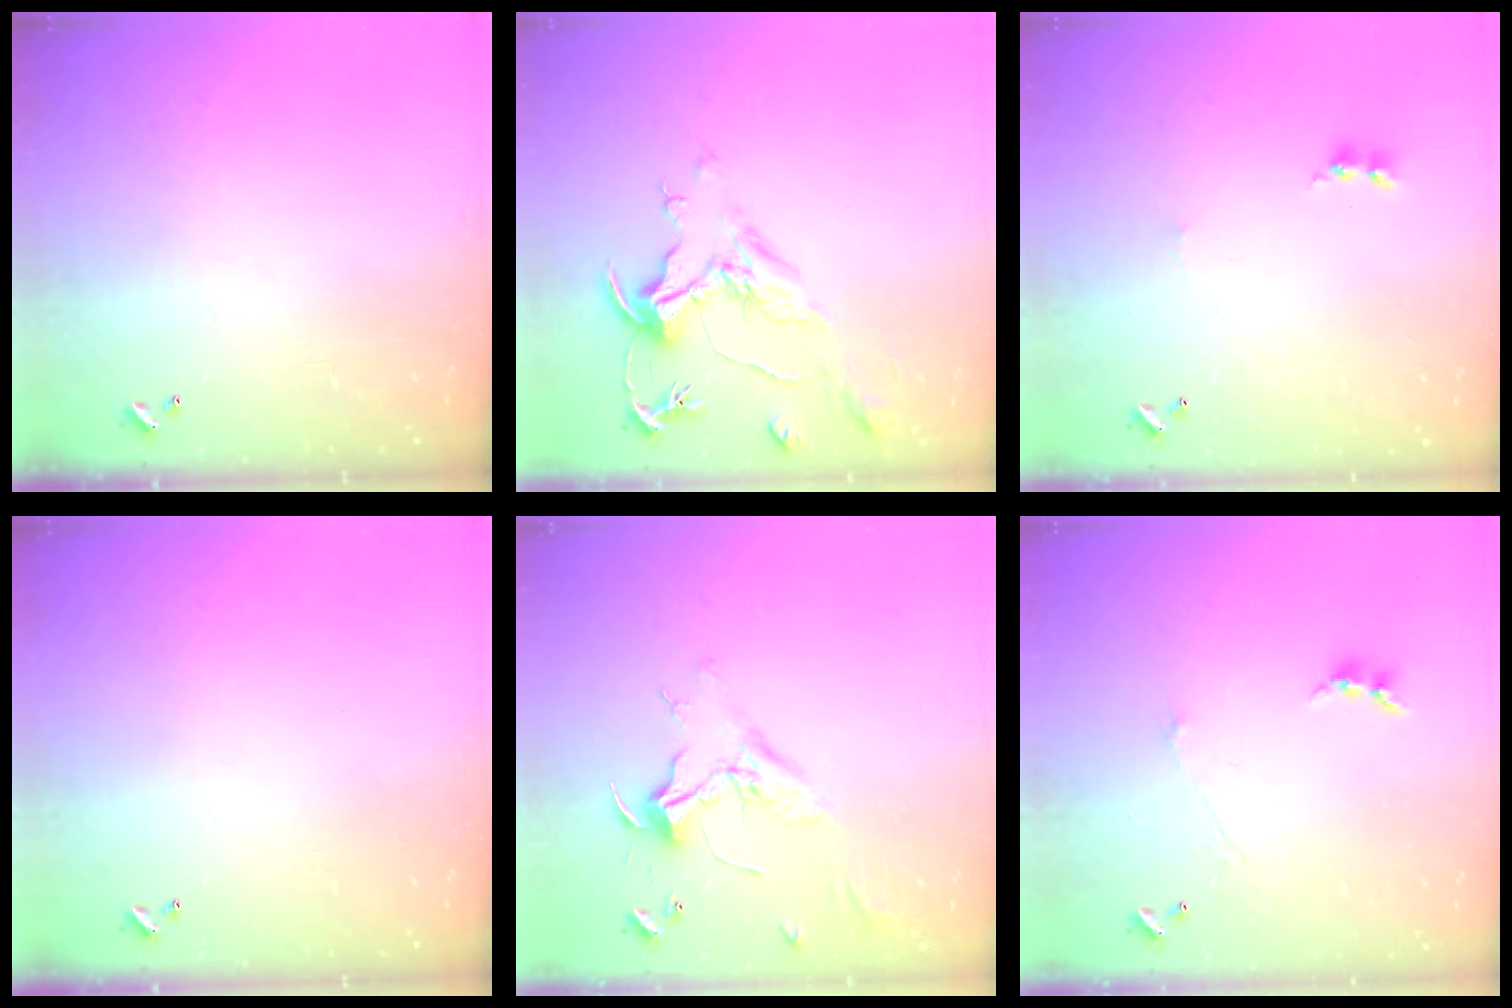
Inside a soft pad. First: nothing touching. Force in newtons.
{"total": 2.1, "press": 1.7, "slide": 1.3}
{"total": 0.8, "press": 0.7, "slide": 0.5}
{"total": 0.0}
{"total": 2.4, "press": 2.3, "slide": 0.8}
{"total": 0.0}